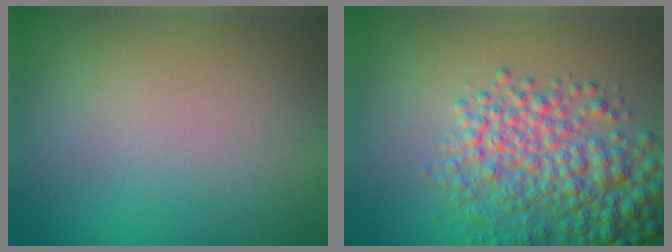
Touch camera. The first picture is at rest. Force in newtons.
{"total": 6.4, "press": 6.4, "slide": 0.2}